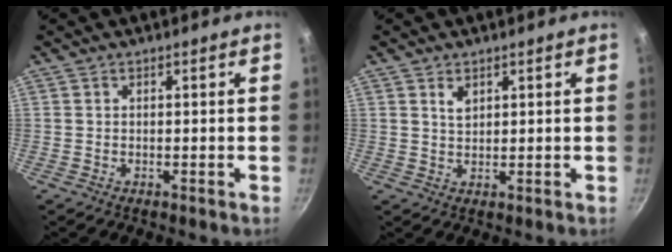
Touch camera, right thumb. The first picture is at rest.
{"total": 2.3, "force": [1.2, 1.4, 1.3], "torque": [-0.022, -0.005, 0.027]}